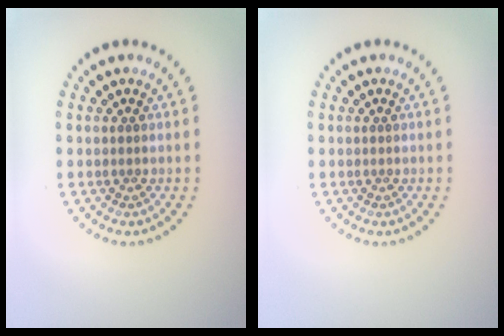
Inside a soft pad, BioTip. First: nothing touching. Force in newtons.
{"total": 0.0}